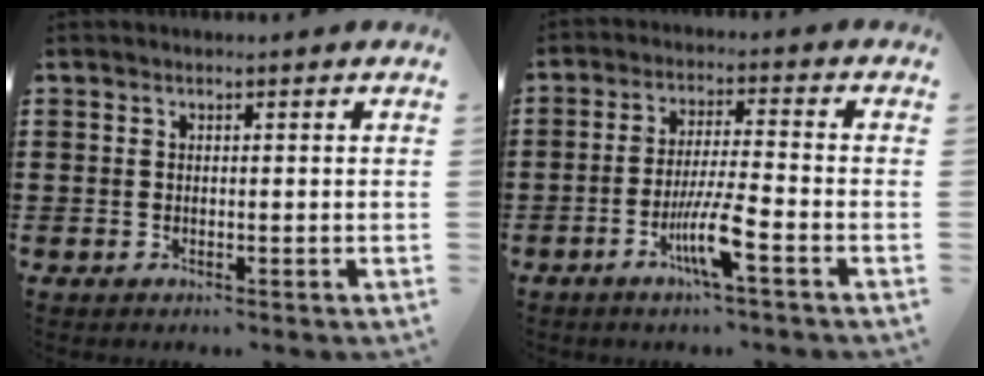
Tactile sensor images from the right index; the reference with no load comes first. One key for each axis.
{"total": 7.1, "fx": -3.5, "fy": 0.3, "fz": 6.2, "tx": -0.127, "ty": -0.014, "tz": -0.067}